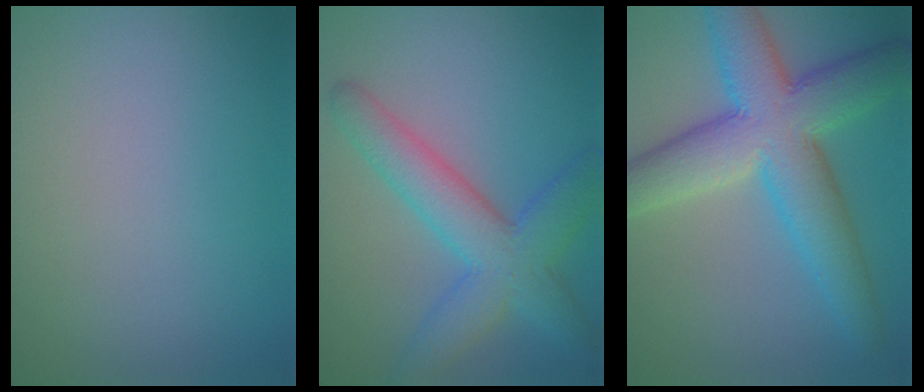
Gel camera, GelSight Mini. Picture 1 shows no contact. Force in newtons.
{"total": 4.8, "press": 4.8, "slide": 0.2}
{"total": 9.7, "press": 9.7, "slide": 0.3}